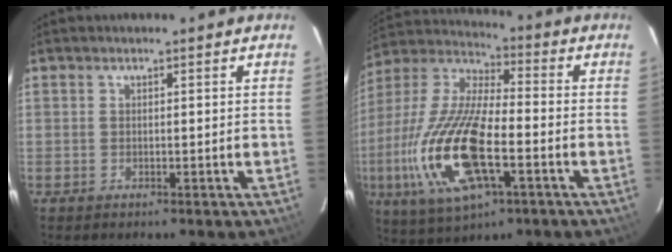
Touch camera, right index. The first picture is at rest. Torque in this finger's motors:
{"motor_torque": [2.14, 0.00, 1.05, 0.21]}